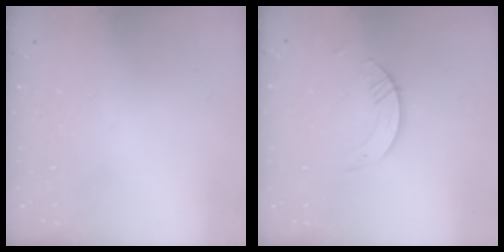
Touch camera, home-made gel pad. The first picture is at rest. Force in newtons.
{"total": 3.7, "press": 3.7, "slide": 0.2}